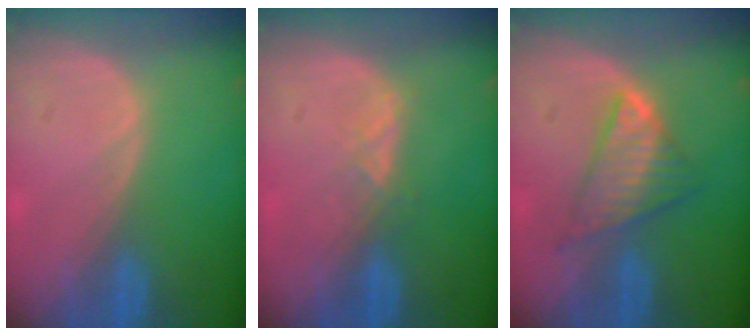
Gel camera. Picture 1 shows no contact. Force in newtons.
{"total": 2.0, "press": 1.9, "slide": 0.7}
{"total": 5.8, "press": 5.8, "slide": 0.5}